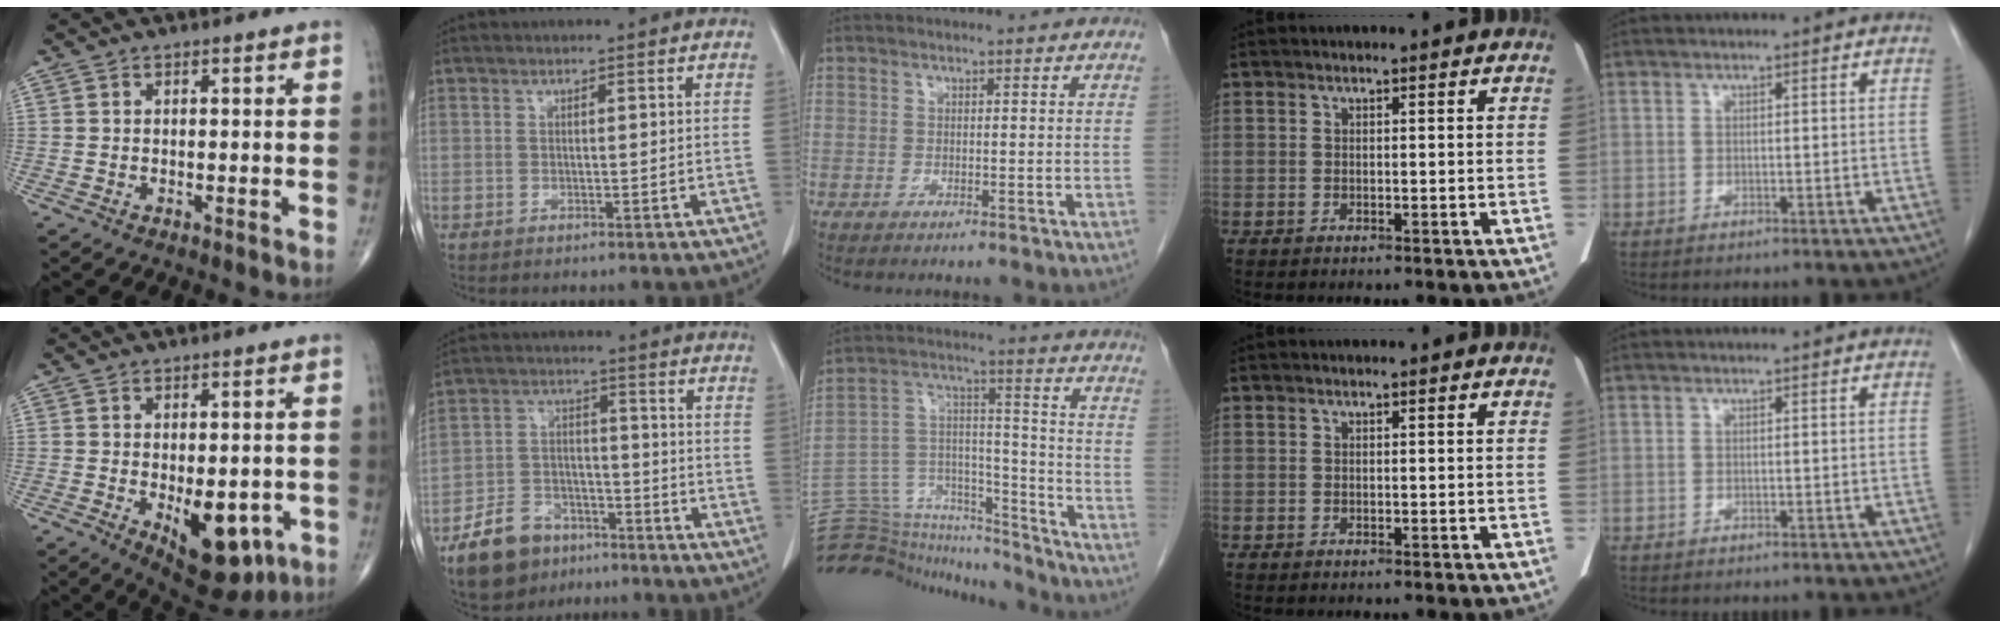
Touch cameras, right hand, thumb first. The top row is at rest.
{"thumb": {"total": 12.5, "force": [-3.7, 6.3, 10.1], "torque": [-0.111, -0.006, -0.035]}, "index": {"total": 10.1, "force": [-7.0, 6.1, 4.0], "torque": [-0.092, 0.003, -0.118]}, "middle": {"total": 22.6, "force": [-21.6, 5.0, 4.7], "torque": [-0.125, 0.042, -0.336]}}